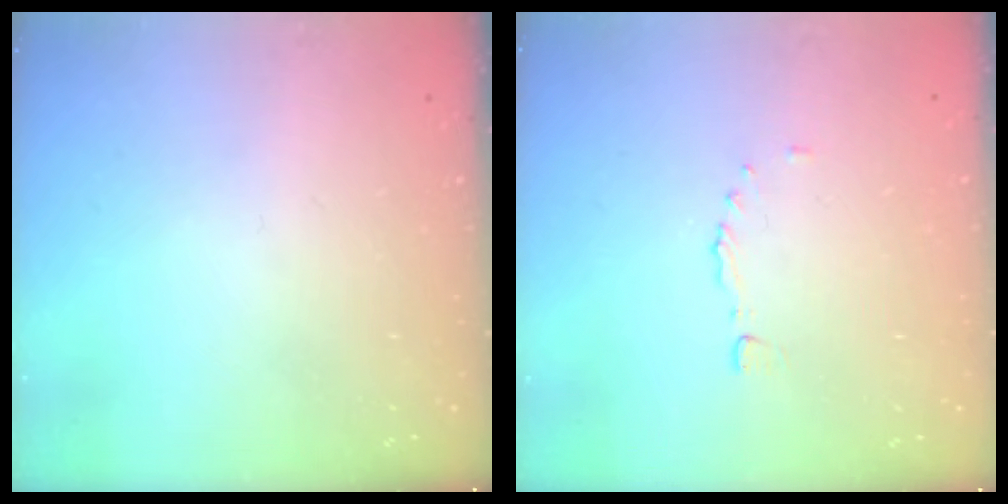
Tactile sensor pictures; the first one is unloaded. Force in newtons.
{"total": 1.7, "press": 1.5, "slide": 0.7}